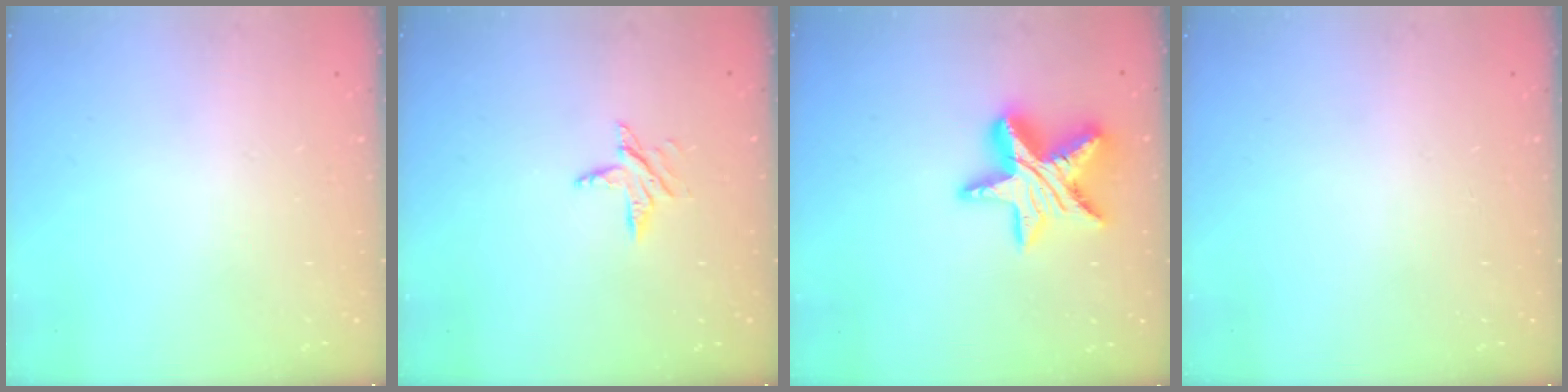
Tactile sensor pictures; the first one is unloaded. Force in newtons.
{"total": 6.3, "press": 6.3, "slide": 0.5}
{"total": 15.4, "press": 15.3, "slide": 1.0}
{"total": 0.0}